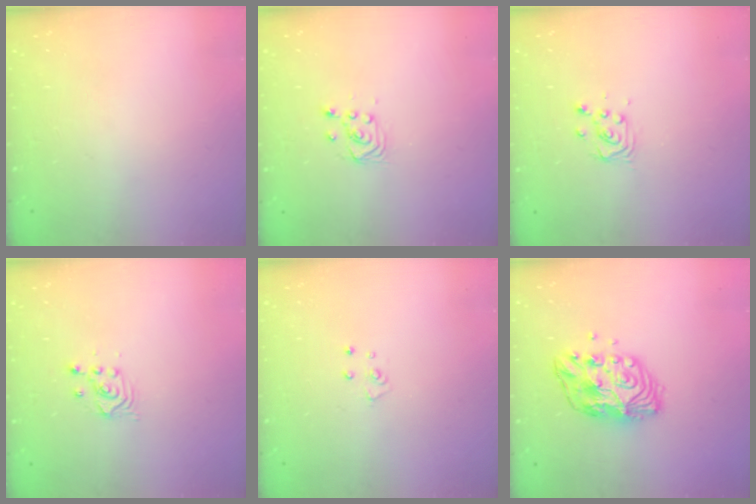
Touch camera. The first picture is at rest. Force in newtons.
{"total": 2.9, "press": 2.6, "slide": 1.3}
{"total": 4.0, "press": 3.9, "slide": 0.5}
{"total": 2.5, "press": 2.5, "slide": 0.1}
{"total": 2.9, "press": 2.9, "slide": 0.3}
{"total": 10.7, "press": 10.6, "slide": 0.7}